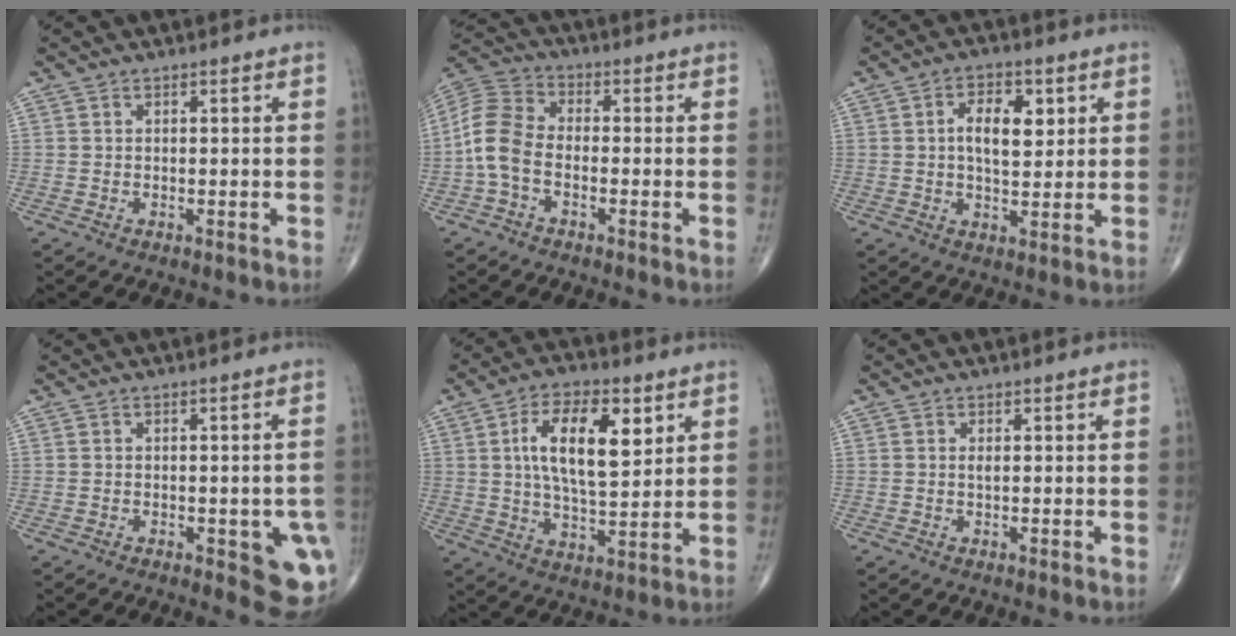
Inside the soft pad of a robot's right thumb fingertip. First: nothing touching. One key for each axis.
{"total": 8.9, "fx": -2.1, "fy": 5.6, "fz": 6.5, "tx": -0.135, "ty": 0.027, "tz": -0.056}
{"total": 7.8, "fx": 2.0, "fy": 4.1, "fz": 6.4, "tx": -0.084, "ty": -0.007, "tz": 0.032}
{"total": 9.4, "fx": -2.6, "fy": 3.6, "fz": 8.2, "tx": -0.070, "ty": -0.005, "tz": -0.024}
{"total": 14.2, "fx": 4.4, "fy": 6.2, "fz": 12.0, "tx": -0.193, "ty": -0.013, "tz": 0.077}
{"total": 0.9, "fx": 0.1, "fy": 0.2, "fz": 0.8, "tx": -0.019, "ty": -0.002, "tz": 0.002}